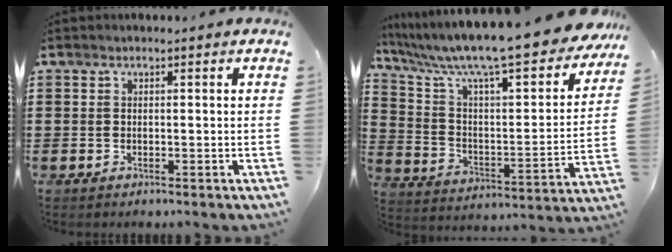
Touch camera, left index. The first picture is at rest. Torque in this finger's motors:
{"motor_torque": [2.14, 0.00, 0.67, 0.06]}